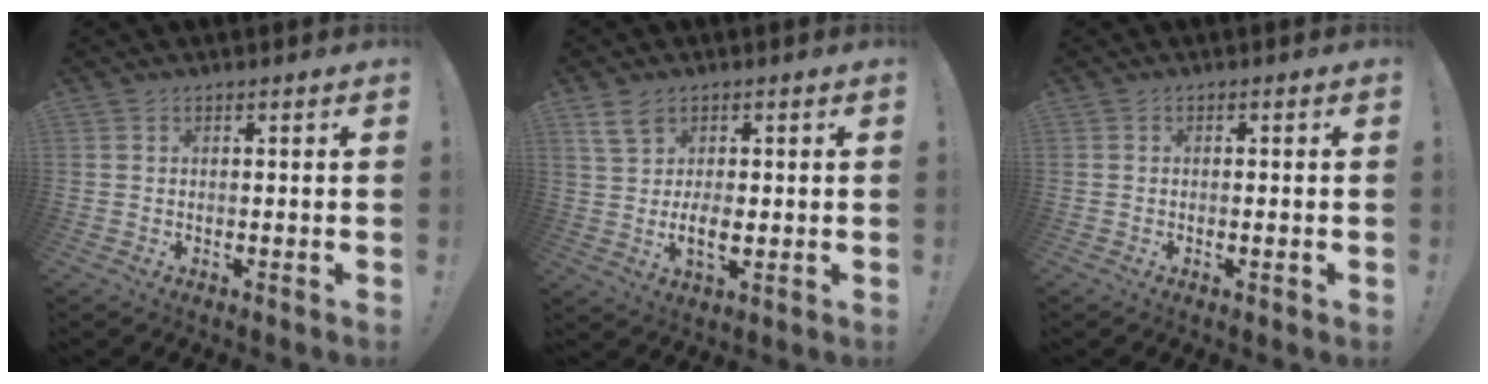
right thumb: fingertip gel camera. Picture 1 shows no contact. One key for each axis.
{"total": 7.5, "fx": 1.3, "fy": 4.5, "fz": 5.9, "tx": -0.107, "ty": -0.008, "tz": 0.025}
{"total": 0.9, "fx": -0.1, "fy": -0.1, "fz": 0.9, "tx": -0.015, "ty": -0.001, "tz": -0.002}